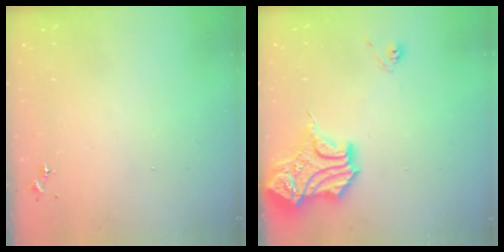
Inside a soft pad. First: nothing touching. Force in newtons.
{"total": 17.7, "press": 17.5, "slide": 2.7}